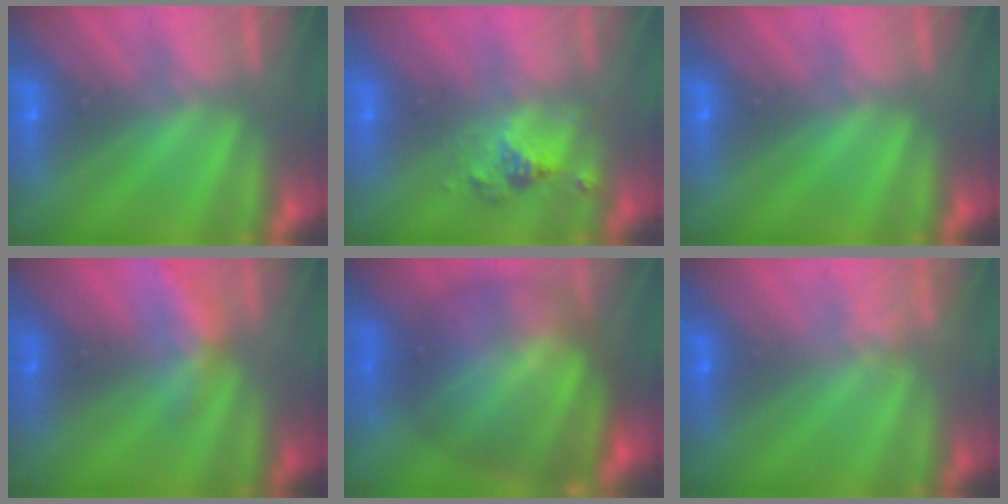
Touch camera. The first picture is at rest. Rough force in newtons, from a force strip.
{"total": 2.4}
{"total": 0.0}
{"total": 2.1}
{"total": 8.1}
{"total": 2.6}